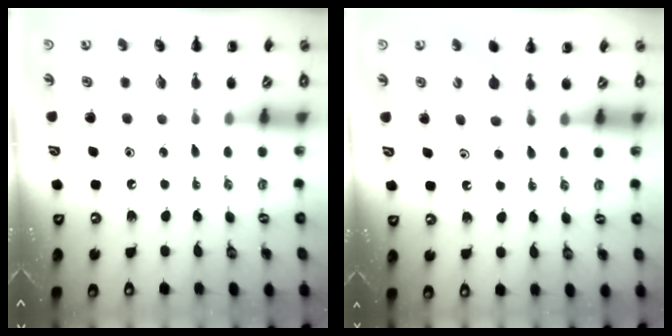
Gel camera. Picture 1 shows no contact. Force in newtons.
{"total": 4.9, "press": 4.7, "slide": 1.4}